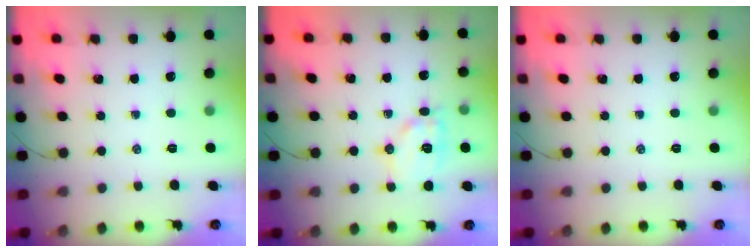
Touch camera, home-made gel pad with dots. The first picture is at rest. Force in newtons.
{"total": 10.5, "press": 10.5, "slide": 0.3}
{"total": 0.0}